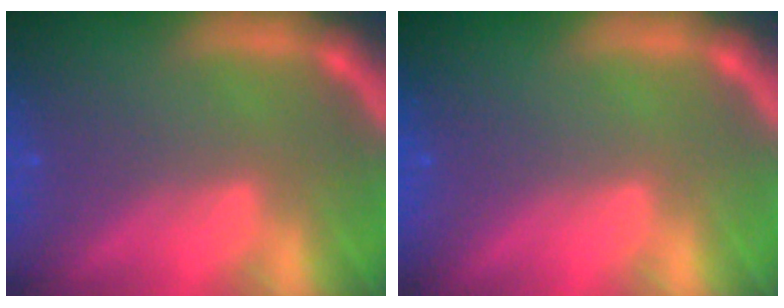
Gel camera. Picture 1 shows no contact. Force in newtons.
{"total": 0.0}